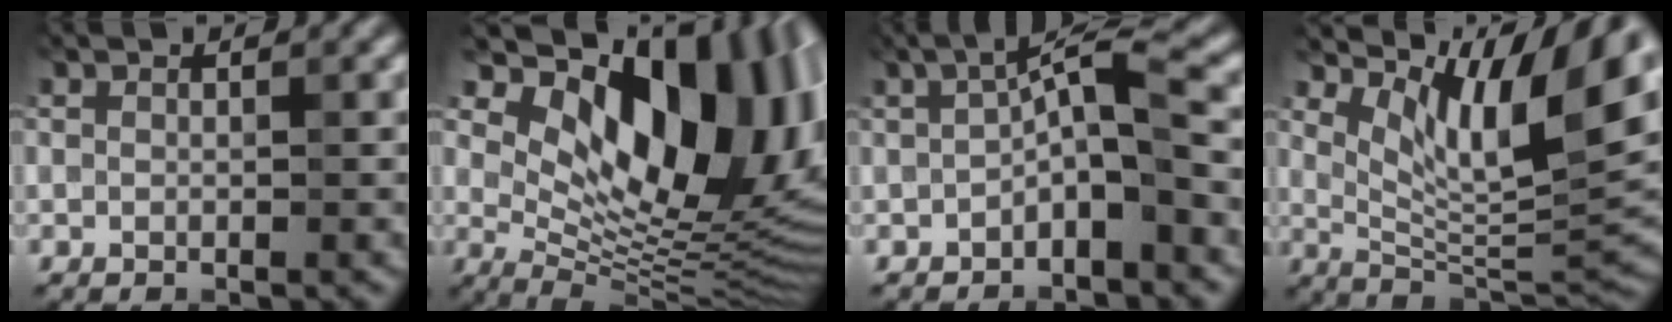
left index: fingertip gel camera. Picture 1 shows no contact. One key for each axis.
{"total": 16.7, "fx": 6.4, "fy": 8.7, "fz": 12.7, "tx": -0.158, "ty": 0.006, "tz": 0.112}
{"total": 4.2, "fx": -0.8, "fy": 0.8, "fz": 4.1, "tx": -0.077, "ty": 0.018, "tz": -0.022}
{"total": 10.9, "fx": 5.7, "fy": 4.1, "fz": 8.4, "tx": -0.124, "ty": -0.005, "tz": 0.105}